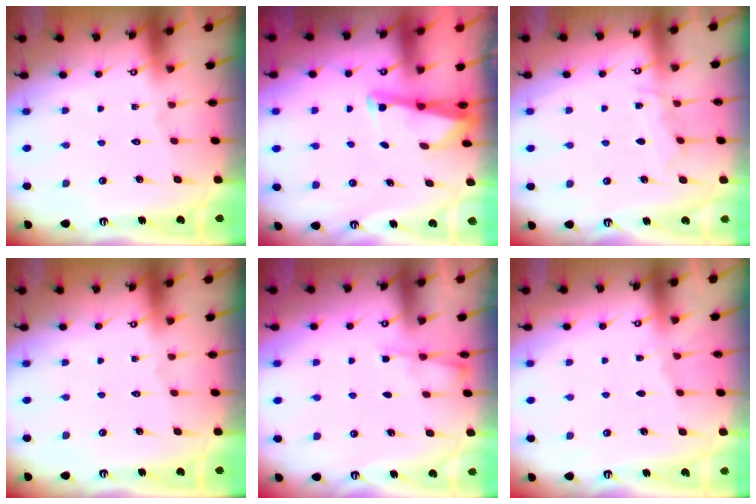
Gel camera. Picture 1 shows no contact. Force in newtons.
{"total": 2.6, "press": 2.6, "slide": 0.1}
{"total": 4.6, "press": 4.5, "slide": 0.6}
{"total": 0.0}
{"total": 2.3, "press": 2.3, "slide": 0.3}
{"total": 2.3, "press": 2.3, "slide": 0.3}